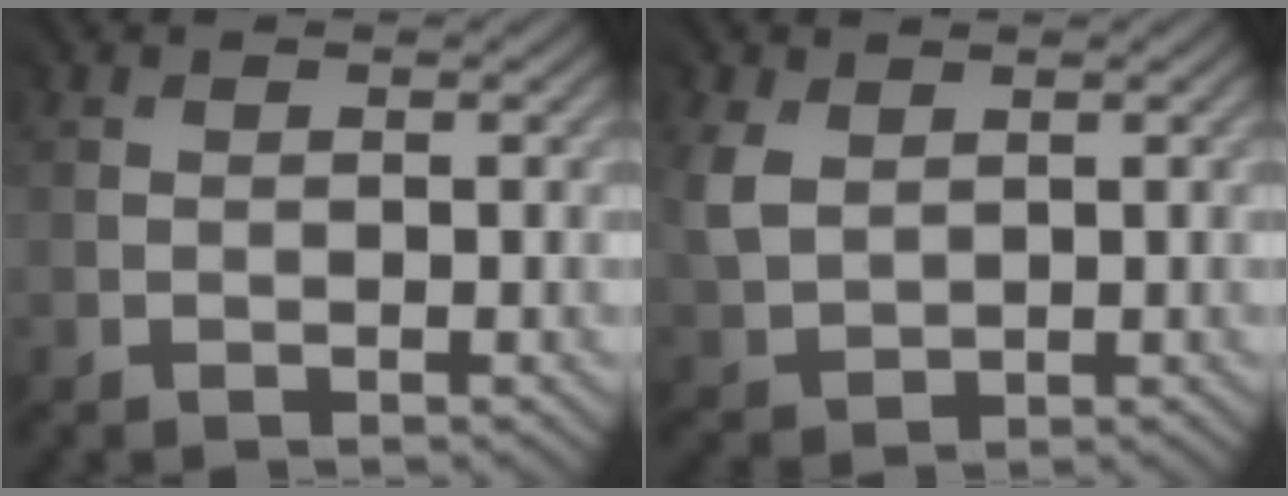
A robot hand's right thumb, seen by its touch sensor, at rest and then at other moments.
{"total": 3.6, "force": [2.1, 2.7, 0.9], "torque": [-0.036, 0.006, 0.041]}